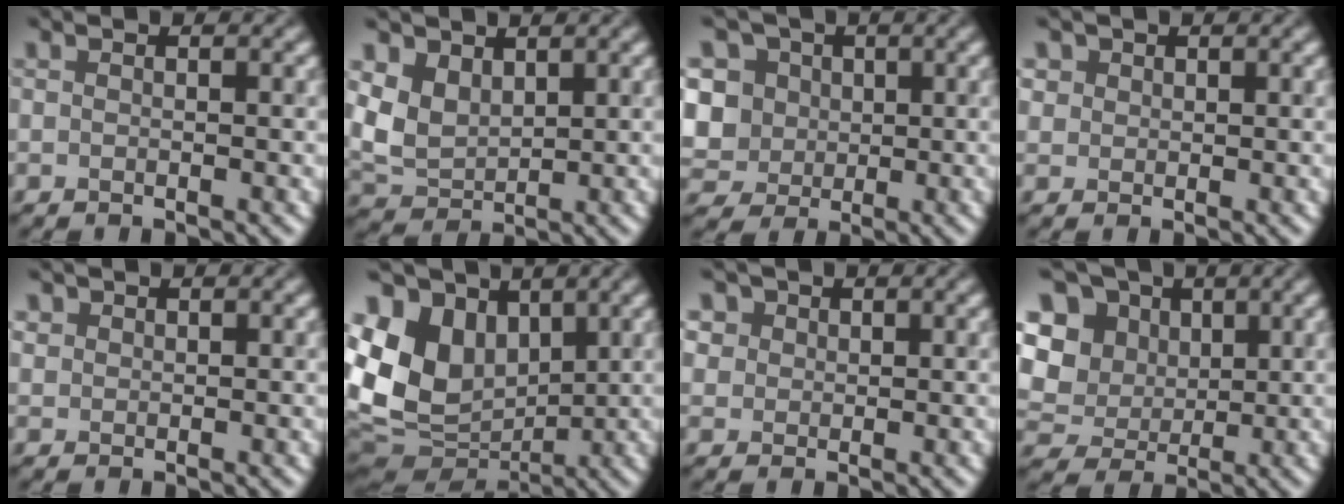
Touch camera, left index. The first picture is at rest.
{"total": 3.4, "force": [1.3, 2.4, 2.0], "torque": [-0.048, -0.005, 0.028]}
{"total": 9.5, "force": [2.5, 8.2, 4.0], "torque": [-0.098, 0.025, 0.024]}
{"total": 1.9, "force": [1.1, 1.4, 0.4], "torque": [-0.009, 0.006, 0.022]}
{"total": 0.8, "force": [0.5, 0.7, -0.1], "torque": [0.007, -0.002, 0.010]}
{"total": 11.7, "force": [2.1, 9.0, 7.2], "torque": [-0.164, 0.008, 0.056]}
{"total": 3.7, "force": [2.0, 2.9, 1.2], "torque": [-0.027, 0.010, 0.030]}
{"total": 11.6, "force": [4.1, 9.6, 4.9], "torque": [-0.138, 0.024, 0.073]}